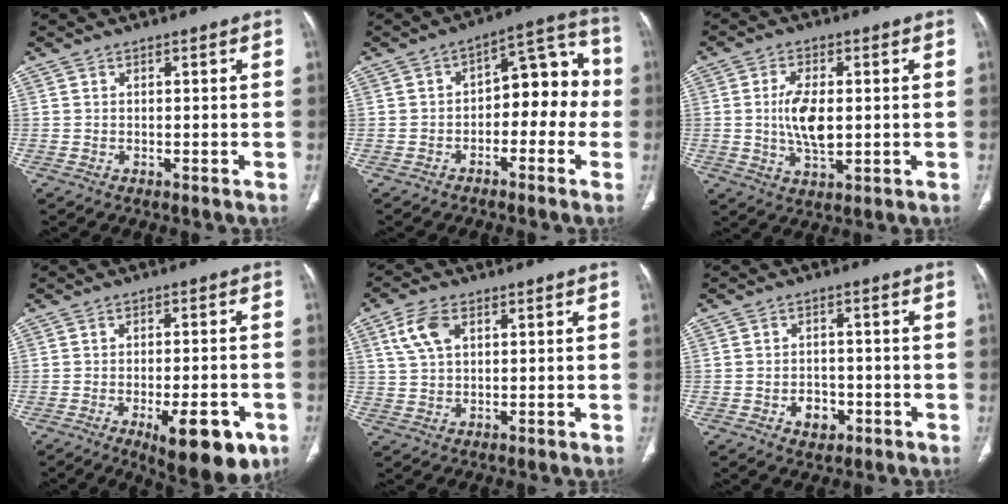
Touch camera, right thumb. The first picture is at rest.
{"total": 11.8, "force": [-2.0, 7.1, 9.2], "torque": [-0.075, 0.056, -0.038]}
{"total": 8.2, "force": [0.2, 4.0, 7.2], "torque": [-0.138, -0.006, 0.005]}
{"total": 13.2, "force": [-5.9, 4.8, 10.8], "torque": [-0.130, 0.010, -0.073]}
{"total": 6.7, "force": [2.7, 3.9, 4.7], "torque": [-0.095, 0.002, 0.056]}
{"total": 4.7, "force": [-1.8, 3.5, 2.6], "torque": [-0.022, 0.013, -0.022]}